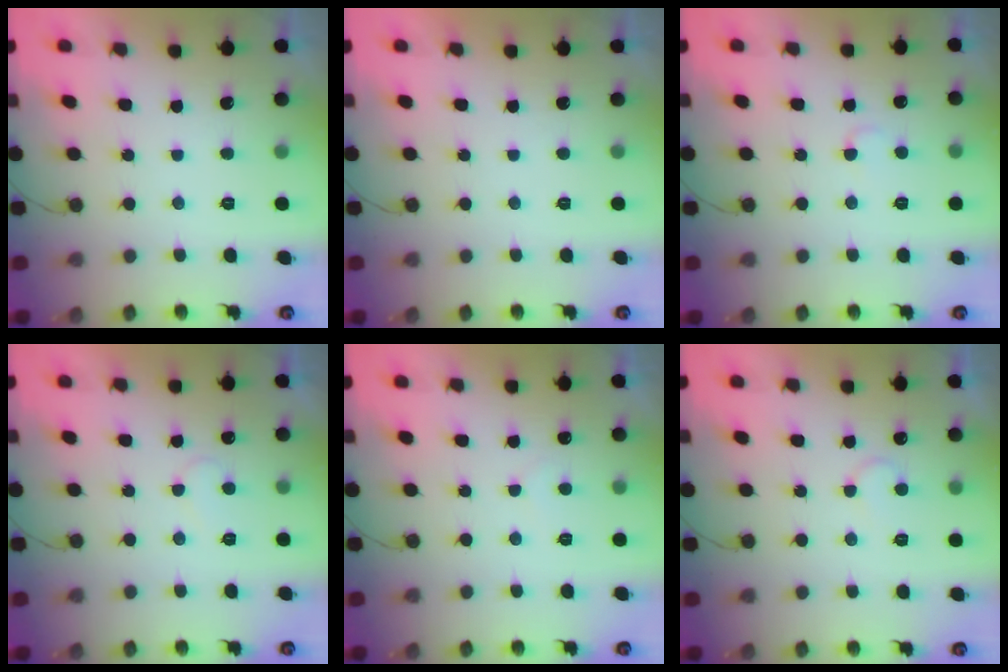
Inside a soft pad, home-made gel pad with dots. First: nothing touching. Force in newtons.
{"total": 1.9, "press": 1.9, "slide": 0.1}
{"total": 3.5, "press": 3.5, "slide": 0.3}
{"total": 6.7, "press": 6.7, "slide": 0.6}
{"total": 3.5, "press": 3.5, "slide": 0.2}
{"total": 5.4, "press": 5.4, "slide": 0.5}